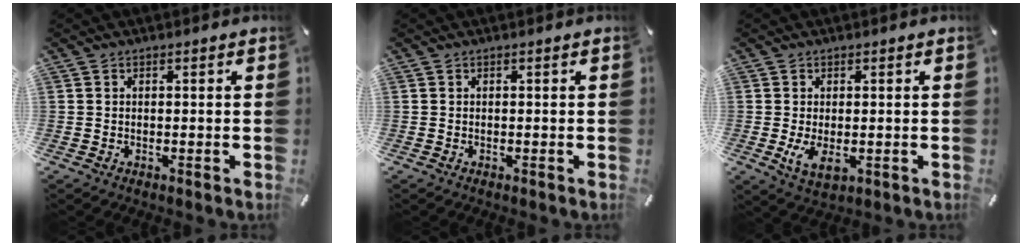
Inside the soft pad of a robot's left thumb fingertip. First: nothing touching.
{"total": 0.0}
{"total": 5.1, "force": [-0.4, 2.8, 4.3], "torque": [-0.085, -0.011, -0.013]}